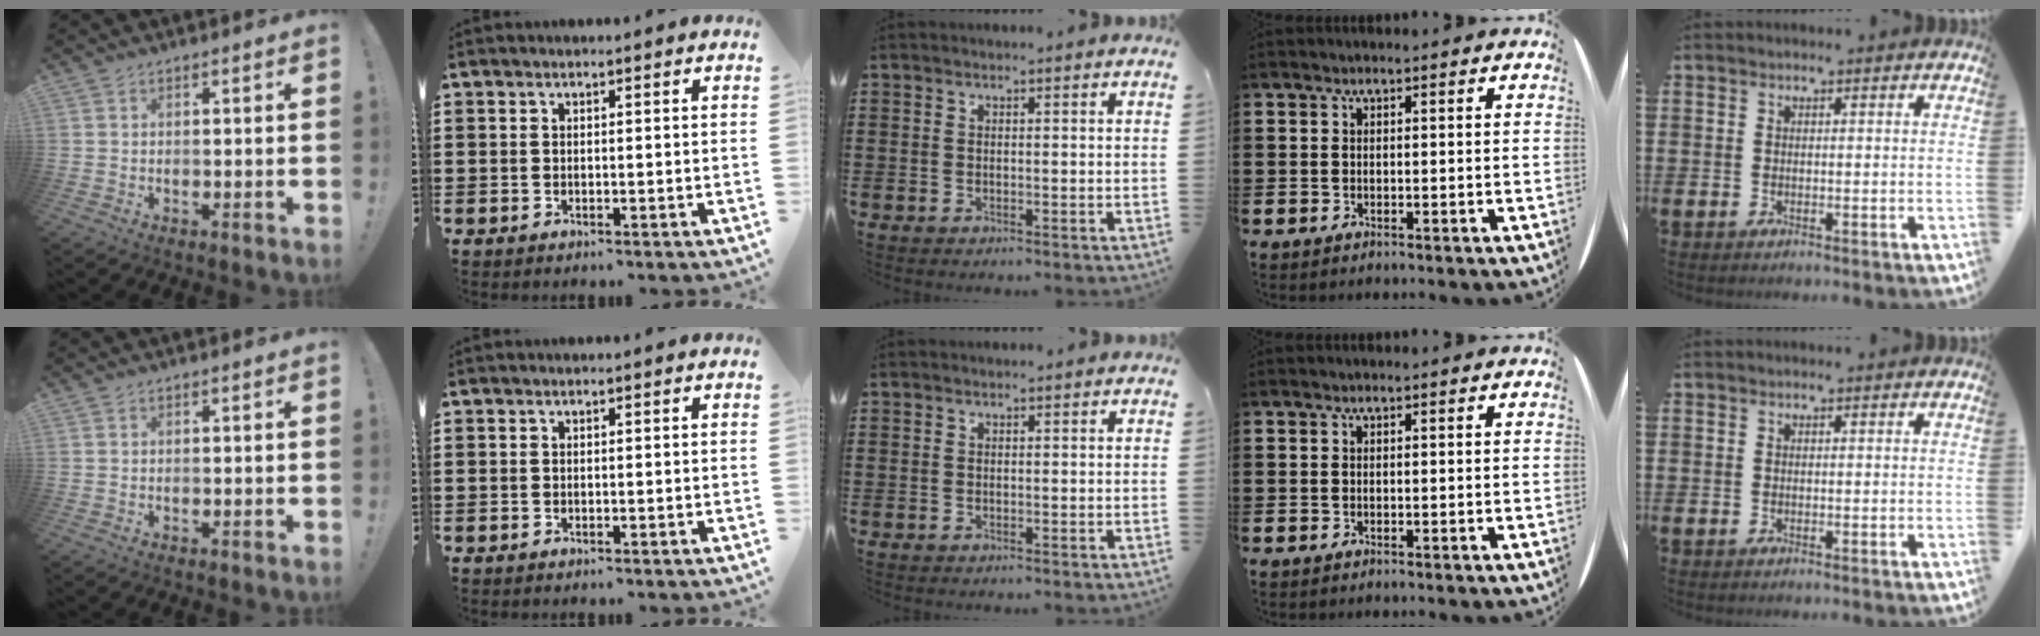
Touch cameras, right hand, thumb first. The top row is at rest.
{}